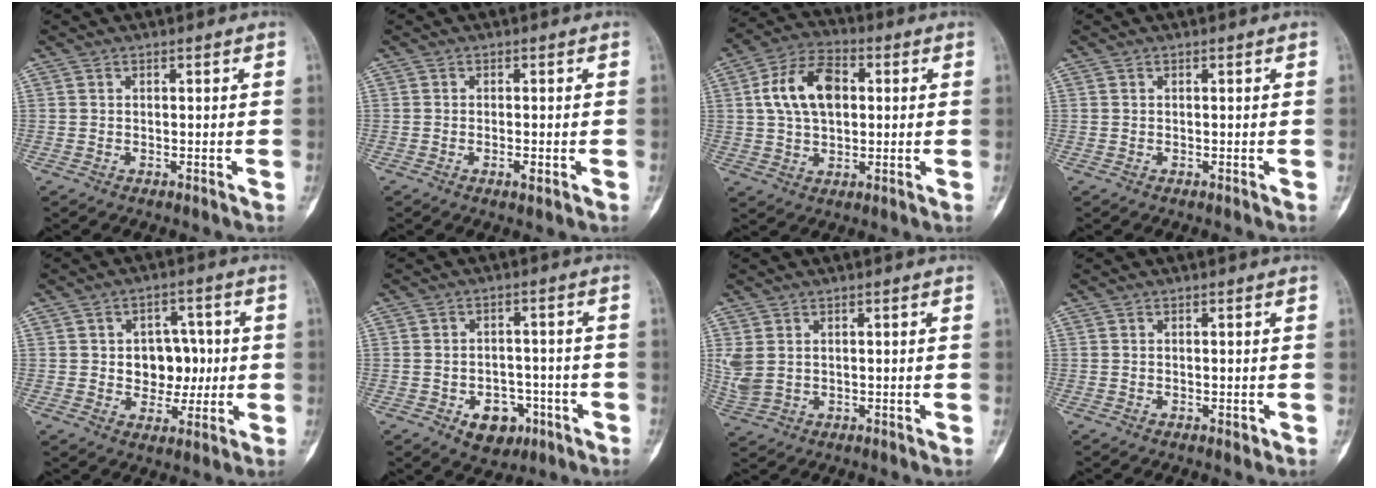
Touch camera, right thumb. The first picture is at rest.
{"total": 1.8, "force": [-0.7, 0.5, 1.5], "torque": [-0.025, -0.001, -0.012]}
{"total": 12.2, "force": [2.0, 7.7, 9.3], "torque": [-0.159, 0.016, 0.031]}
{"total": 0.0}
{"total": 8.9, "force": [0.3, 6.8, 5.6], "torque": [-0.033, 0.011, 0.009]}
{"total": 7.9, "force": [-3.5, 5.7, 4.2], "torque": [-0.028, 0.027, -0.044]}
{"total": 4.6, "force": [1.0, 3.3, 3.0], "torque": [-0.081, -0.001, 0.033]}
{"total": 0.8, "force": [-0.3, 0.5, 0.6], "torque": [-0.006, 0.000, -0.004]}